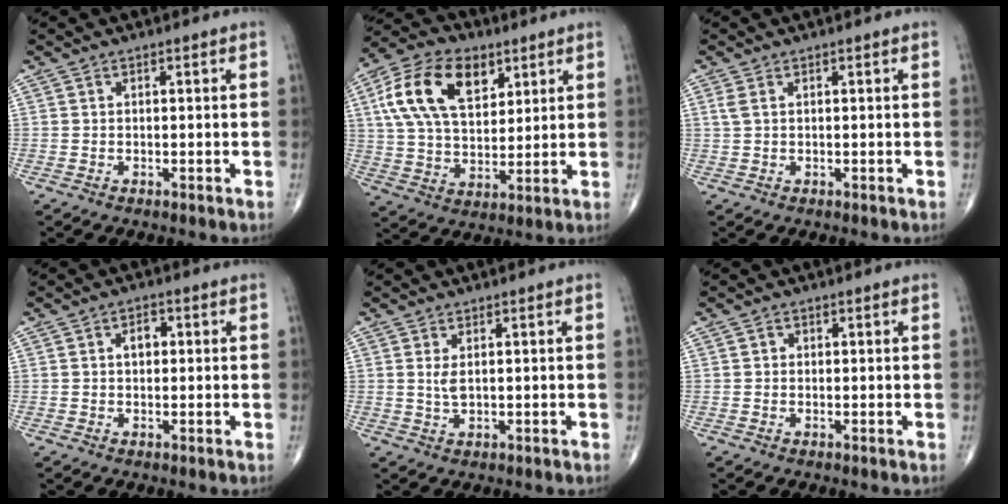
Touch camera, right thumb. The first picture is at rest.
{"total": 17.5, "force": [6.9, 10.3, 12.3], "torque": [-0.212, -0.007, 0.124]}
{"total": 1.4, "force": [0.5, 0.7, 1.1], "torque": [-0.033, 0.012, 0.018]}
{"total": 1.8, "force": [0.4, 1.1, 1.3], "torque": [-0.019, 0.002, 0.006]}
{"total": 2.3, "force": [0.6, 0.9, 2.0], "torque": [-0.042, -0.005, 0.019]}
{"total": 0.8, "force": [0.1, 0.8, 0.2], "torque": [0.002, 0.001, 0.000]}